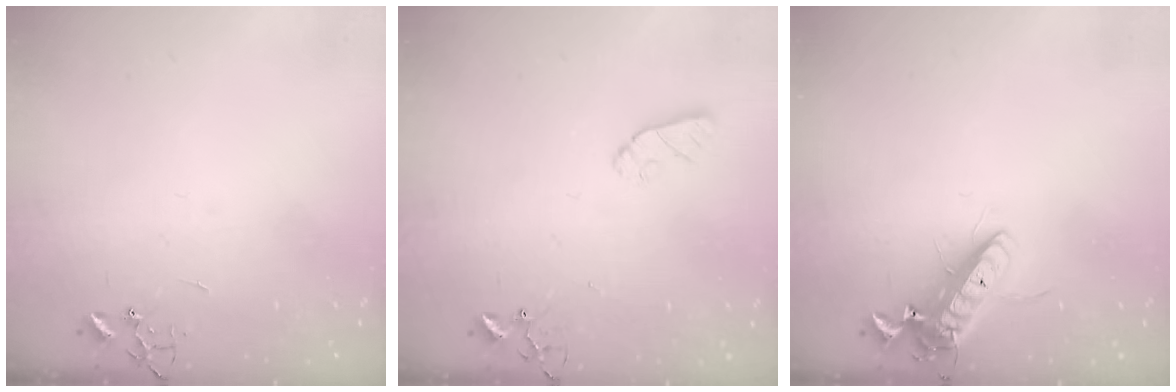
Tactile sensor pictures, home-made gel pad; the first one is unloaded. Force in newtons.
{"total": 6.0, "press": 6.0, "slide": 0.3}
{"total": 14.5, "press": 14.2, "slide": 2.9}